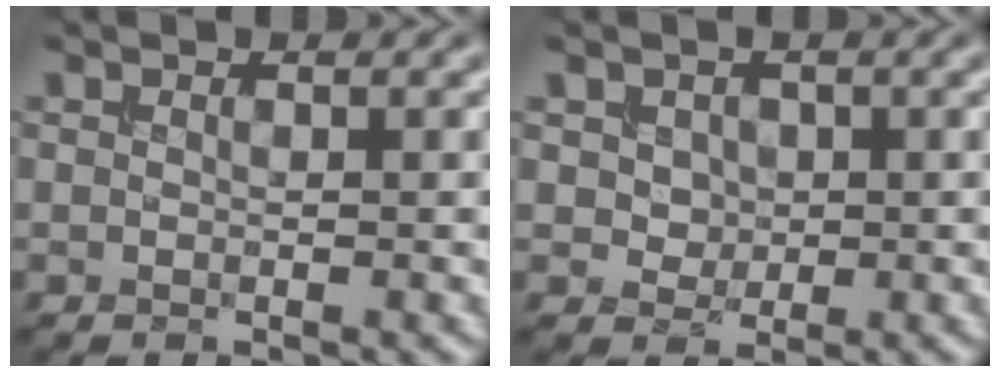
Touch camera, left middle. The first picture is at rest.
{"total": 2.5, "force": [0.8, 2.0, 1.1], "torque": [-0.028, 0.003, 0.023]}